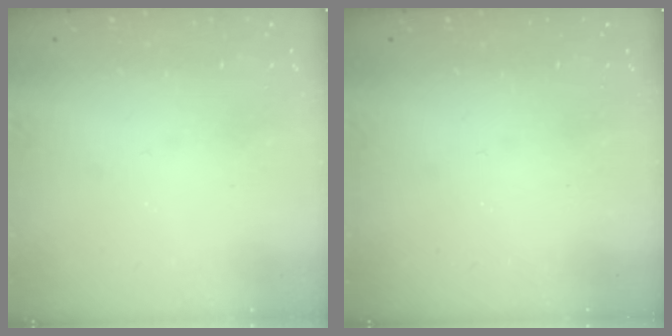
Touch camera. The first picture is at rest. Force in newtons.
{"total": 0.0}